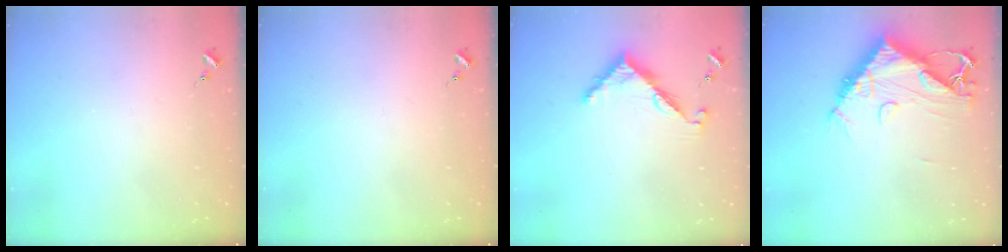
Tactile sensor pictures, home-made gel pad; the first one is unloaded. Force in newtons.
{"total": 0.0}
{"total": 7.7, "press": 7.7, "slide": 0.2}
{"total": 13.4, "press": 13.3, "slide": 1.5}